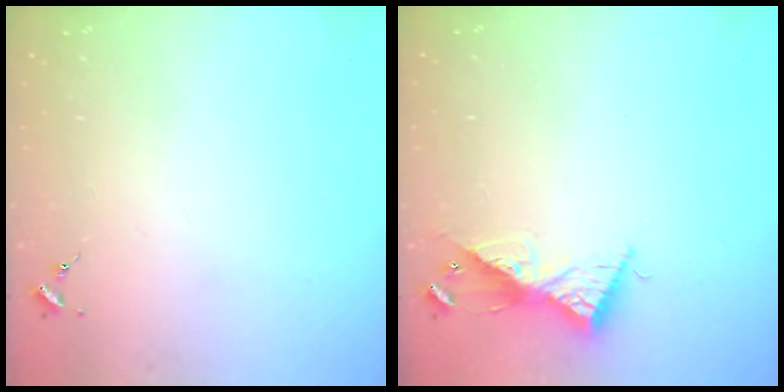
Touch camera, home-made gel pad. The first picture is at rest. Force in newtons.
{"total": 9.3, "press": 9.3, "slide": 0.7}